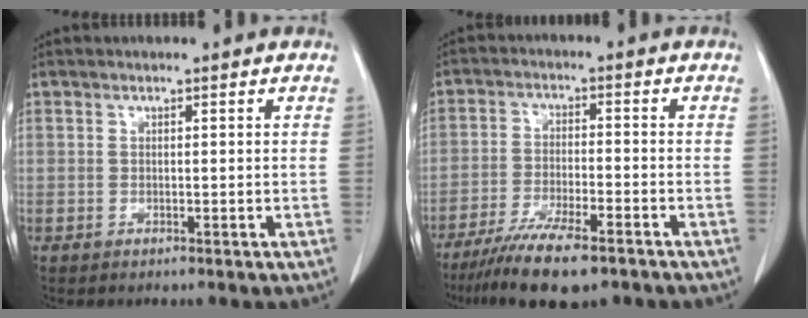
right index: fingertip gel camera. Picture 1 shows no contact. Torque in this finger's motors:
{"motor_torque": [0.96, -0.88, 0.28, 0.11]}